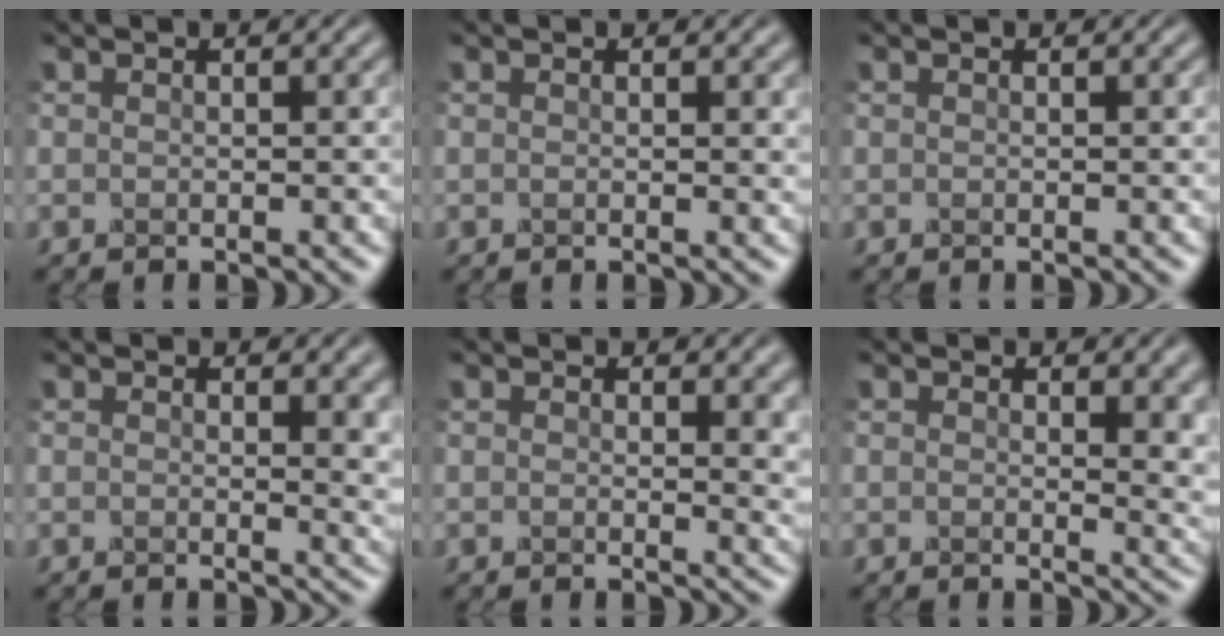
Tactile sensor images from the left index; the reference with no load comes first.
{"total": 0.7, "force": [0.1, 0.4, 0.6], "torque": [-0.009, -0.002, 0.001]}
{"total": 0.0}
{"total": 5.1, "force": [0.2, 3.0, 4.1], "torque": [-0.045, 0.006, 0.002]}
{"total": 4.6, "force": [0.3, 2.8, 3.6], "torque": [-0.039, 0.006, 0.003]}
{"total": 6.6, "force": [0.6, 4.1, 5.2], "torque": [-0.054, 0.007, 0.008]}